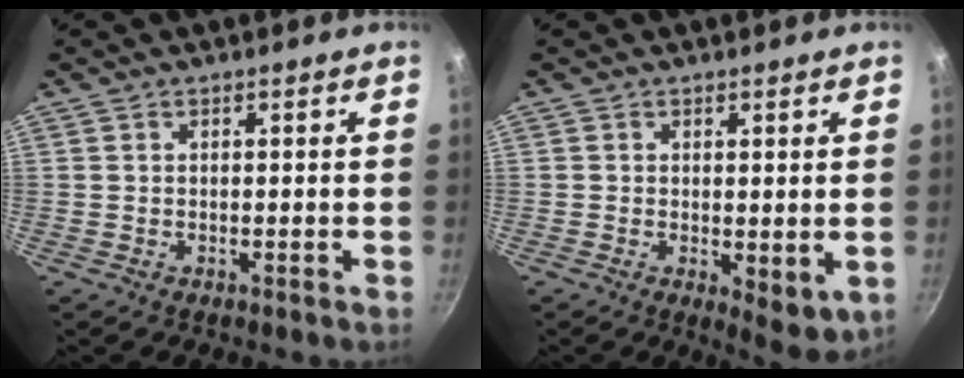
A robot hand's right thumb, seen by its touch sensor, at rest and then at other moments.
{"total": 5.6, "force": [-0.3, 2.7, 4.9], "torque": [-0.061, -0.015, 0.002]}